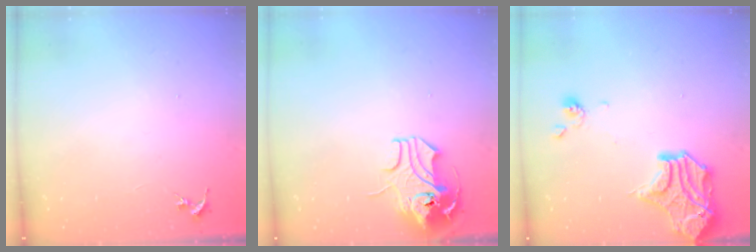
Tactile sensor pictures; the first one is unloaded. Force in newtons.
{"total": 12.2, "press": 12.1, "slide": 1.7}
{"total": 16.4, "press": 16.1, "slide": 3.1}